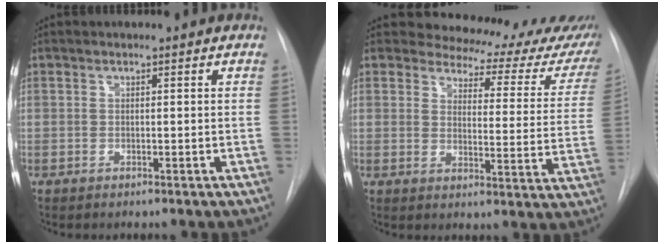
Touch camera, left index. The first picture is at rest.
{"total": 17.7, "force": [16.4, 5.4, 4.0], "torque": [-0.018, -0.067, 0.160]}